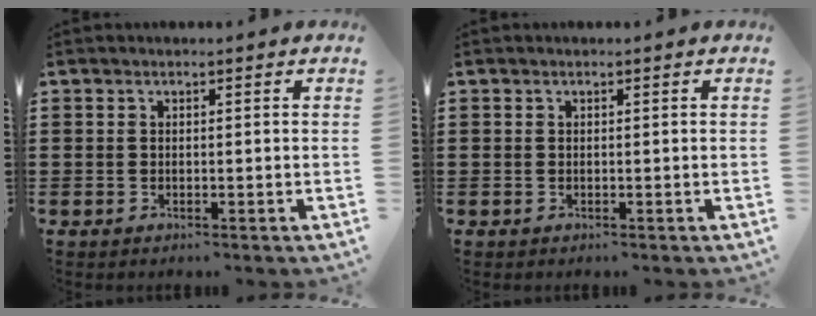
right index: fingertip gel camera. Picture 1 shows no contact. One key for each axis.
{"total": 0.0}